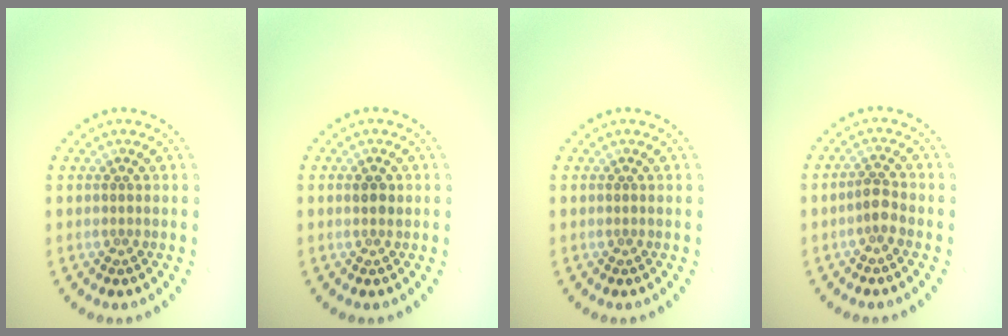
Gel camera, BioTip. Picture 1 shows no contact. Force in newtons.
{"total": 1.2, "press": 1.1, "slide": 0.3}
{"total": 0.0}
{"total": 1.8, "press": 1.5, "slide": 0.9}